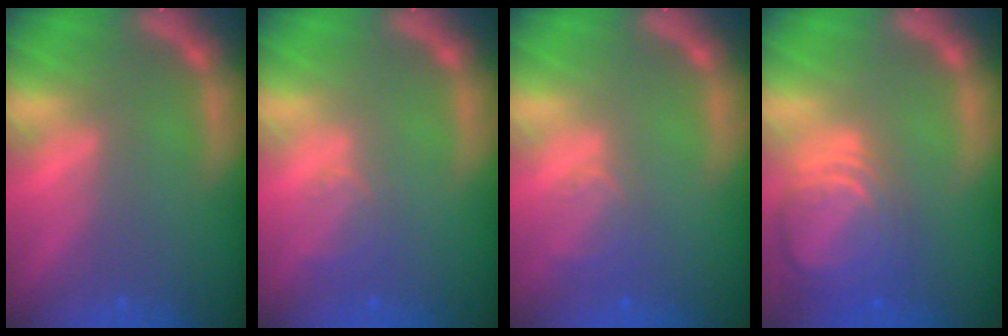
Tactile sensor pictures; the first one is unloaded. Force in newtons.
{"total": 2.0}
{"total": 2.5}
{"total": 8.0}